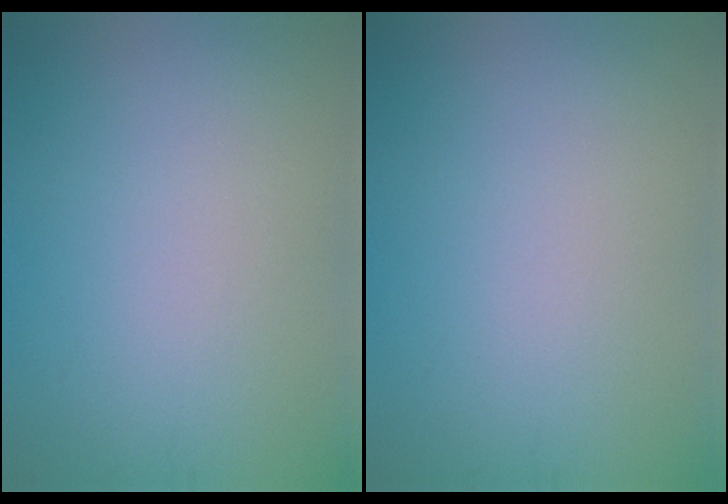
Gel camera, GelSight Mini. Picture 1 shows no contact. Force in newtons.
{"total": 0.0}